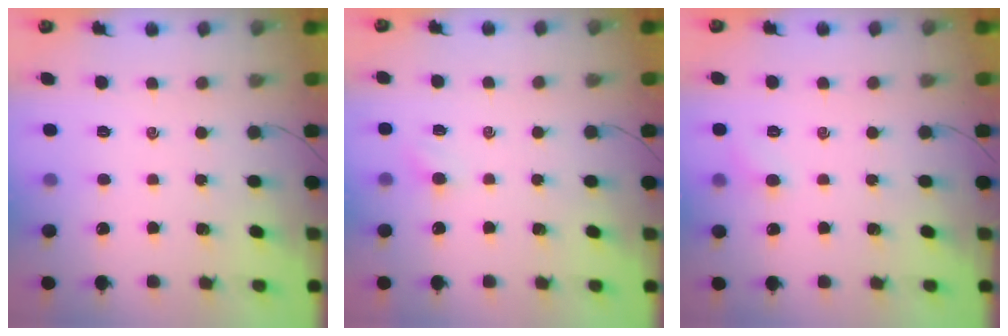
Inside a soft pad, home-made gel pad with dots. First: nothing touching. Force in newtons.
{"total": 3.1, "press": 3.0, "slide": 0.9}
{"total": 4.4, "press": 4.2, "slide": 1.4}